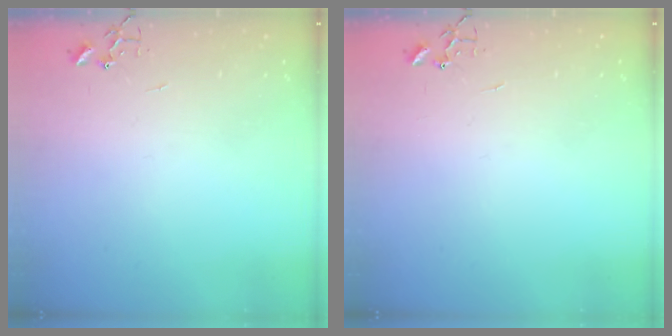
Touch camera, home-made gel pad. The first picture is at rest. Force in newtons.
{"total": 0.0}